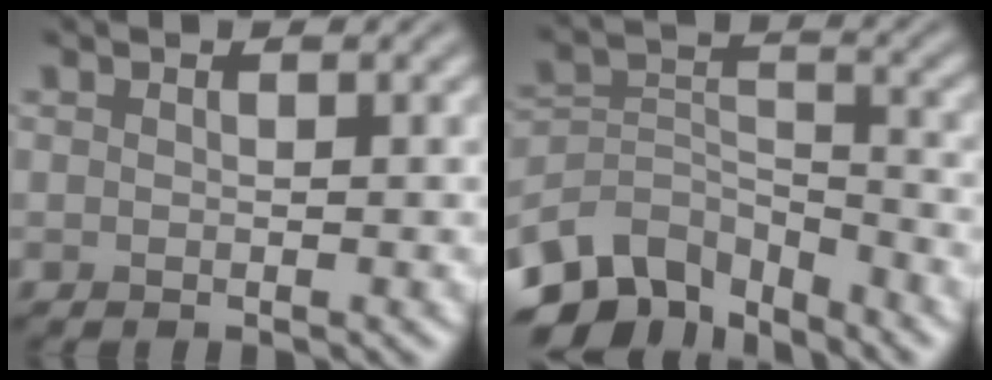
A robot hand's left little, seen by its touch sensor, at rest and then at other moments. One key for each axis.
{"total": 7.8, "fx": -5.8, "fy": 4.0, "fz": 3.4, "tx": -0.065, "ty": -0.014, "tz": -0.112}